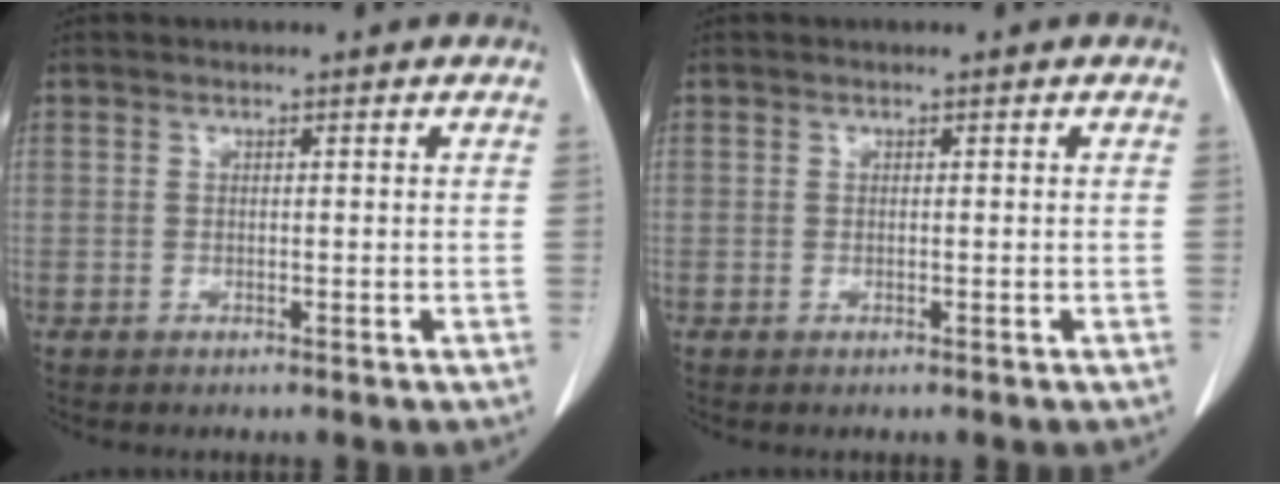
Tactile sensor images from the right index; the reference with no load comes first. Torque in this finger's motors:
{"motor_torque": [-0.02, 0.00, 0.00, 0.01]}